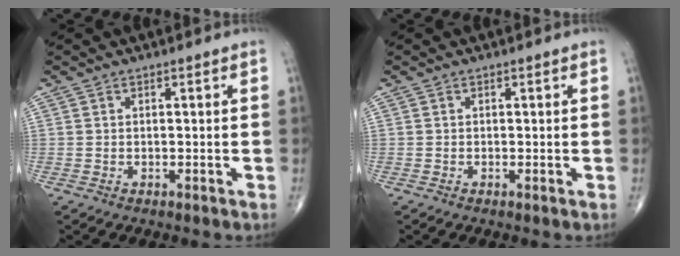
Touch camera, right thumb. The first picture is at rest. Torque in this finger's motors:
{"motor_torque": [0.28, 0.06, -0.20, 0.02, 0.02]}